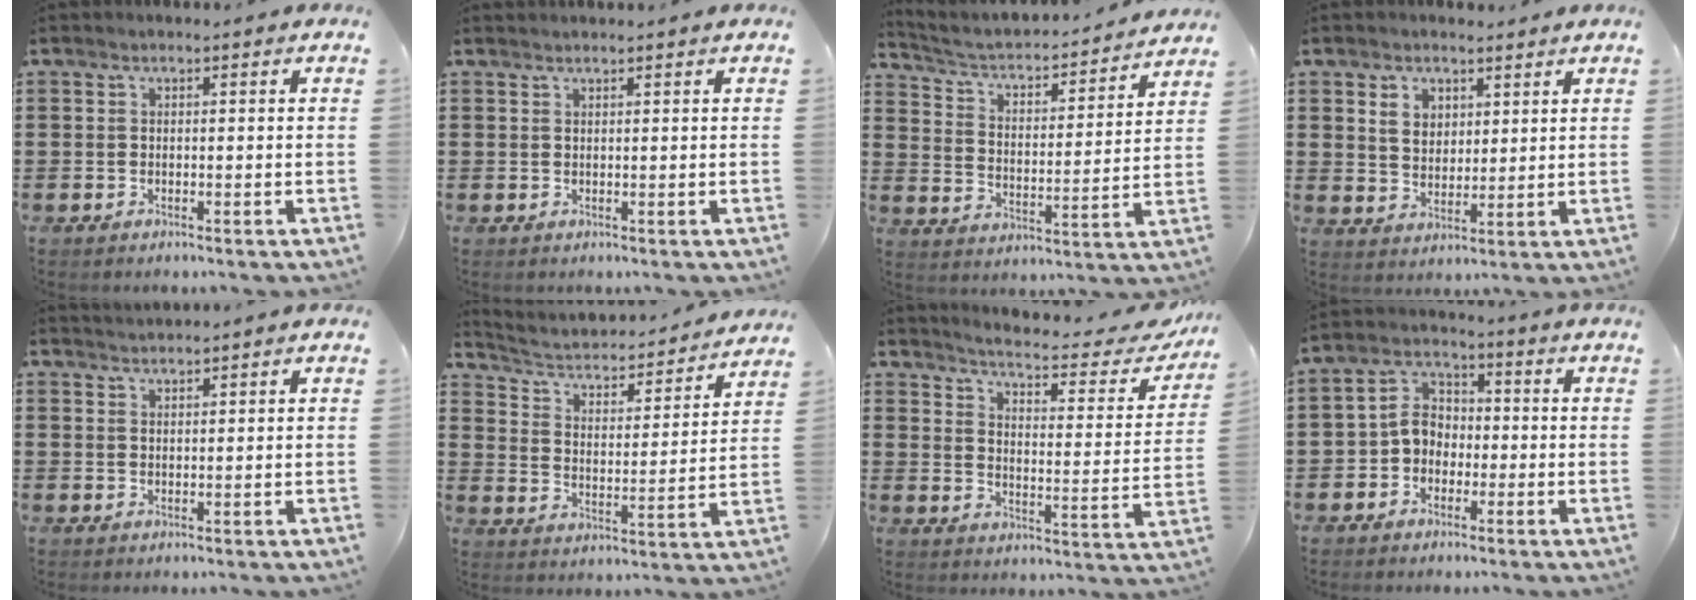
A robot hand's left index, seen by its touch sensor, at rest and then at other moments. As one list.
[{"total": 0.7, "force": [0.7, 0.0, 0.1], "torque": [-0.004, -0.002, 0.015]}, {"total": 3.1, "force": [2.8, 0.7, 1.2], "torque": [-0.042, -0.030, 0.036]}, {"total": 4.5, "force": [2.9, 3.2, 1.3], "torque": [-0.032, 0.010, 0.053]}, {"total": 1.3, "force": [1.3, -0.1, 0.1], "torque": [-0.003, 0.001, 0.027]}, {"total": 2.9, "force": [2.5, 1.1, 1.1], "torque": [-0.040, -0.027, 0.031]}, {"total": 3.9, "force": [3.5, 0.0, 1.8], "torque": [-0.054, -0.027, 0.050]}, {"total": 5.2, "force": [-1.1, 4.1, 2.9], "torque": [-0.068, 0.014, -0.026]}]